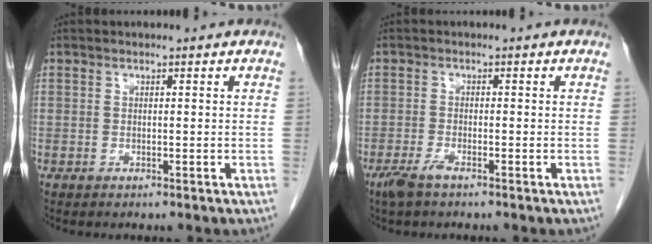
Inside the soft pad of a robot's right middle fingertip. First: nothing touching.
{"total": 2.6, "force": [-1.9, 0.4, 1.8], "torque": [-0.043, -0.005, -0.038]}